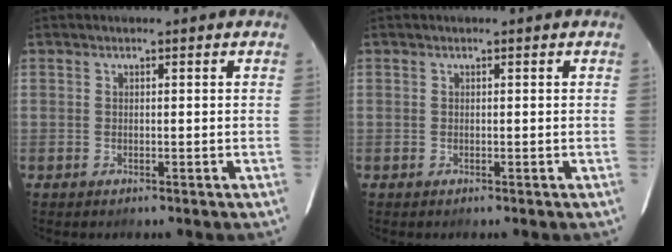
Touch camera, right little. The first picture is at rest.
{"total": 0.0}